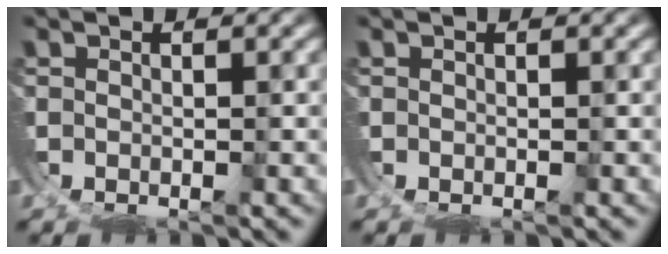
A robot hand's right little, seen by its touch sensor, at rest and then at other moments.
{"total": 0.0}